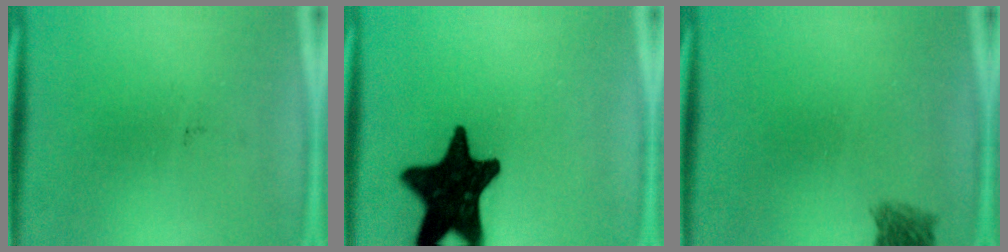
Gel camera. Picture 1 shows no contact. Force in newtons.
{"total": 19.2}
{"total": 2.6}